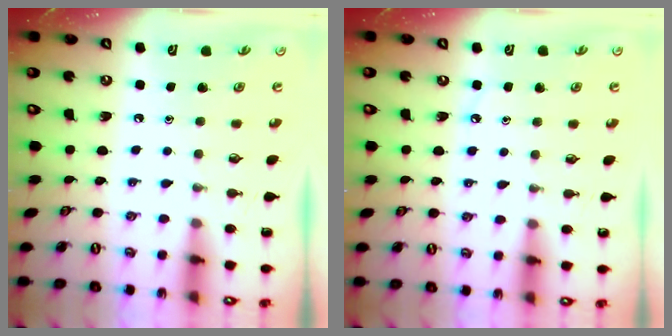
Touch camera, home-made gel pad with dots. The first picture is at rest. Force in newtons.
{"total": 2.7, "press": 2.7, "slide": 0.4}